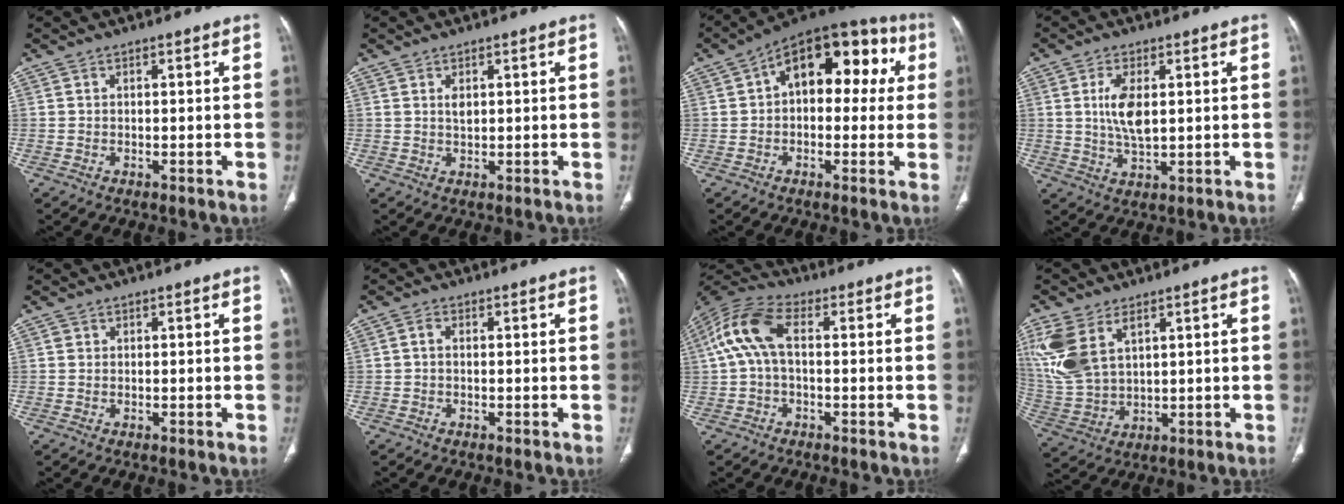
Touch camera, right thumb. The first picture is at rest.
{"total": 1.7, "force": [0.6, 1.0, 1.3], "torque": [-0.020, -0.003, 0.012]}
{"total": 17.4, "force": [3.6, 10.2, 13.6], "torque": [-0.133, 0.047, 0.038]}
{"total": 6.9, "force": [1.2, 3.2, 6.1], "torque": [-0.122, -0.008, 0.024]}
{"total": 0.7, "force": [0.1, 0.7, 0.2], "torque": [0.001, 0.003, 0.002]}
{"total": 1.2, "force": [-0.2, 0.8, 0.9], "torque": [-0.013, 0.004, -0.006]}
{"total": 10.3, "force": [0.8, 5.5, 8.6], "torque": [-0.188, 0.034, 0.006]}
{"total": 13.9, "force": [5.9, 8.1, 9.7], "torque": [-0.226, -0.008, 0.133]}